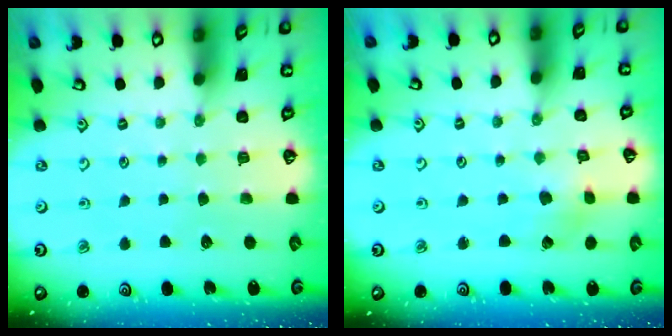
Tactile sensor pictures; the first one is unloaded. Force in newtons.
{"total": 2.5, "press": 2.4, "slide": 0.4}